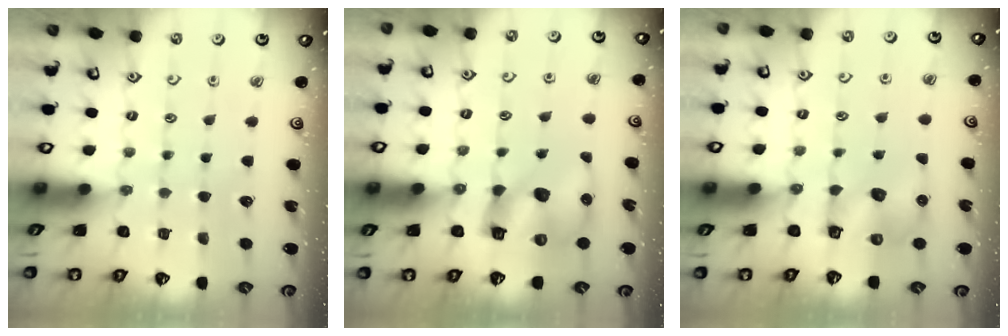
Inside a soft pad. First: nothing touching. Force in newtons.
{"total": 10.8, "press": 10.7, "slide": 1.5}
{"total": 5.8, "press": 5.8, "slide": 0.2}